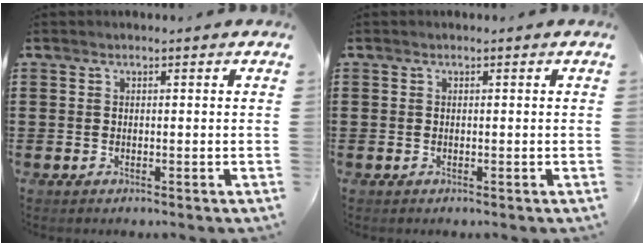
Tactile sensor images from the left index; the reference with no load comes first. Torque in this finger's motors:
{"motor_torque": [0.00, 0.00, -0.01, 0.01]}